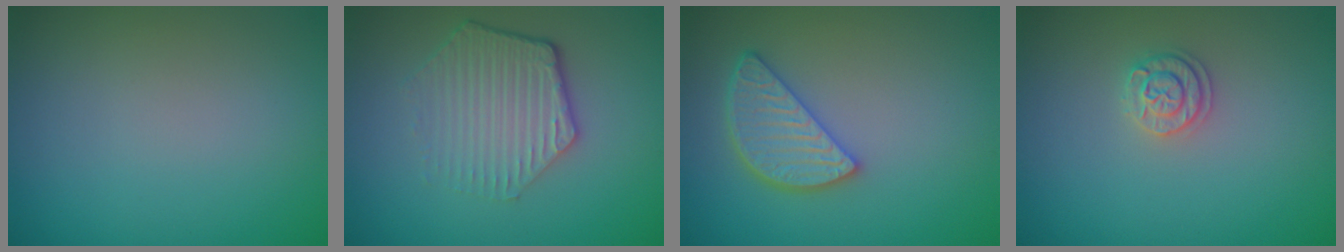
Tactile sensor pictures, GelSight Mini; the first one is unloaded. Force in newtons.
{"total": 4.3, "press": 3.2, "slide": 2.8}
{"total": 4.1, "press": 3.5, "slide": 2.1}
{"total": 1.7, "press": 1.7, "slide": 0.3}